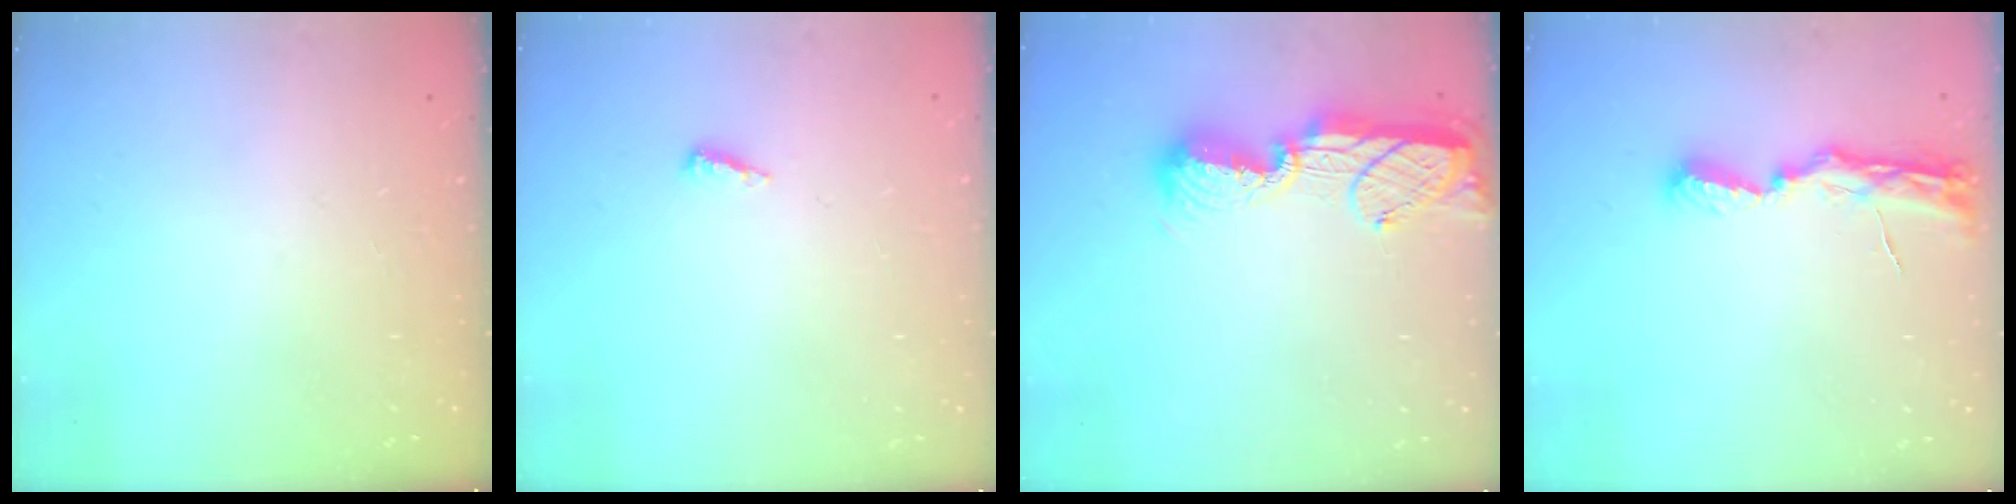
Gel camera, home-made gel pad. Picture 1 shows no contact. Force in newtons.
{"total": 2.5, "press": 2.5, "slide": 0.2}
{"total": 12.5, "press": 12.4, "slide": 1.0}
{"total": 7.7, "press": 7.7, "slide": 0.8}